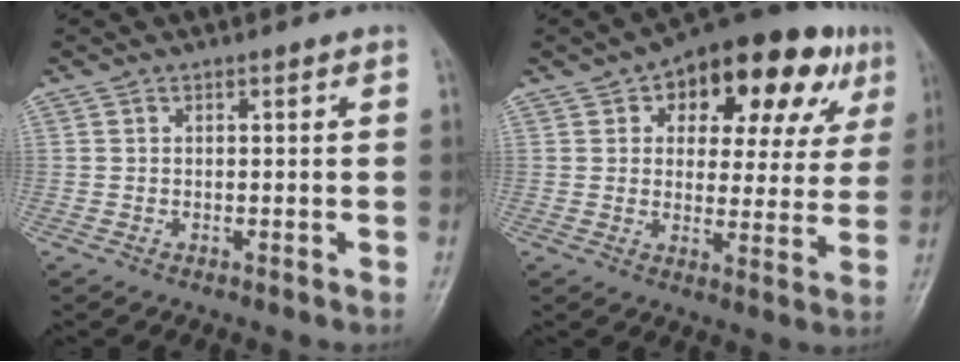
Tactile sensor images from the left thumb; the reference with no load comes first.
{"total": 19.7, "force": [8.8, 10.5, 14.2], "torque": [-0.142, 0.007, 0.117]}